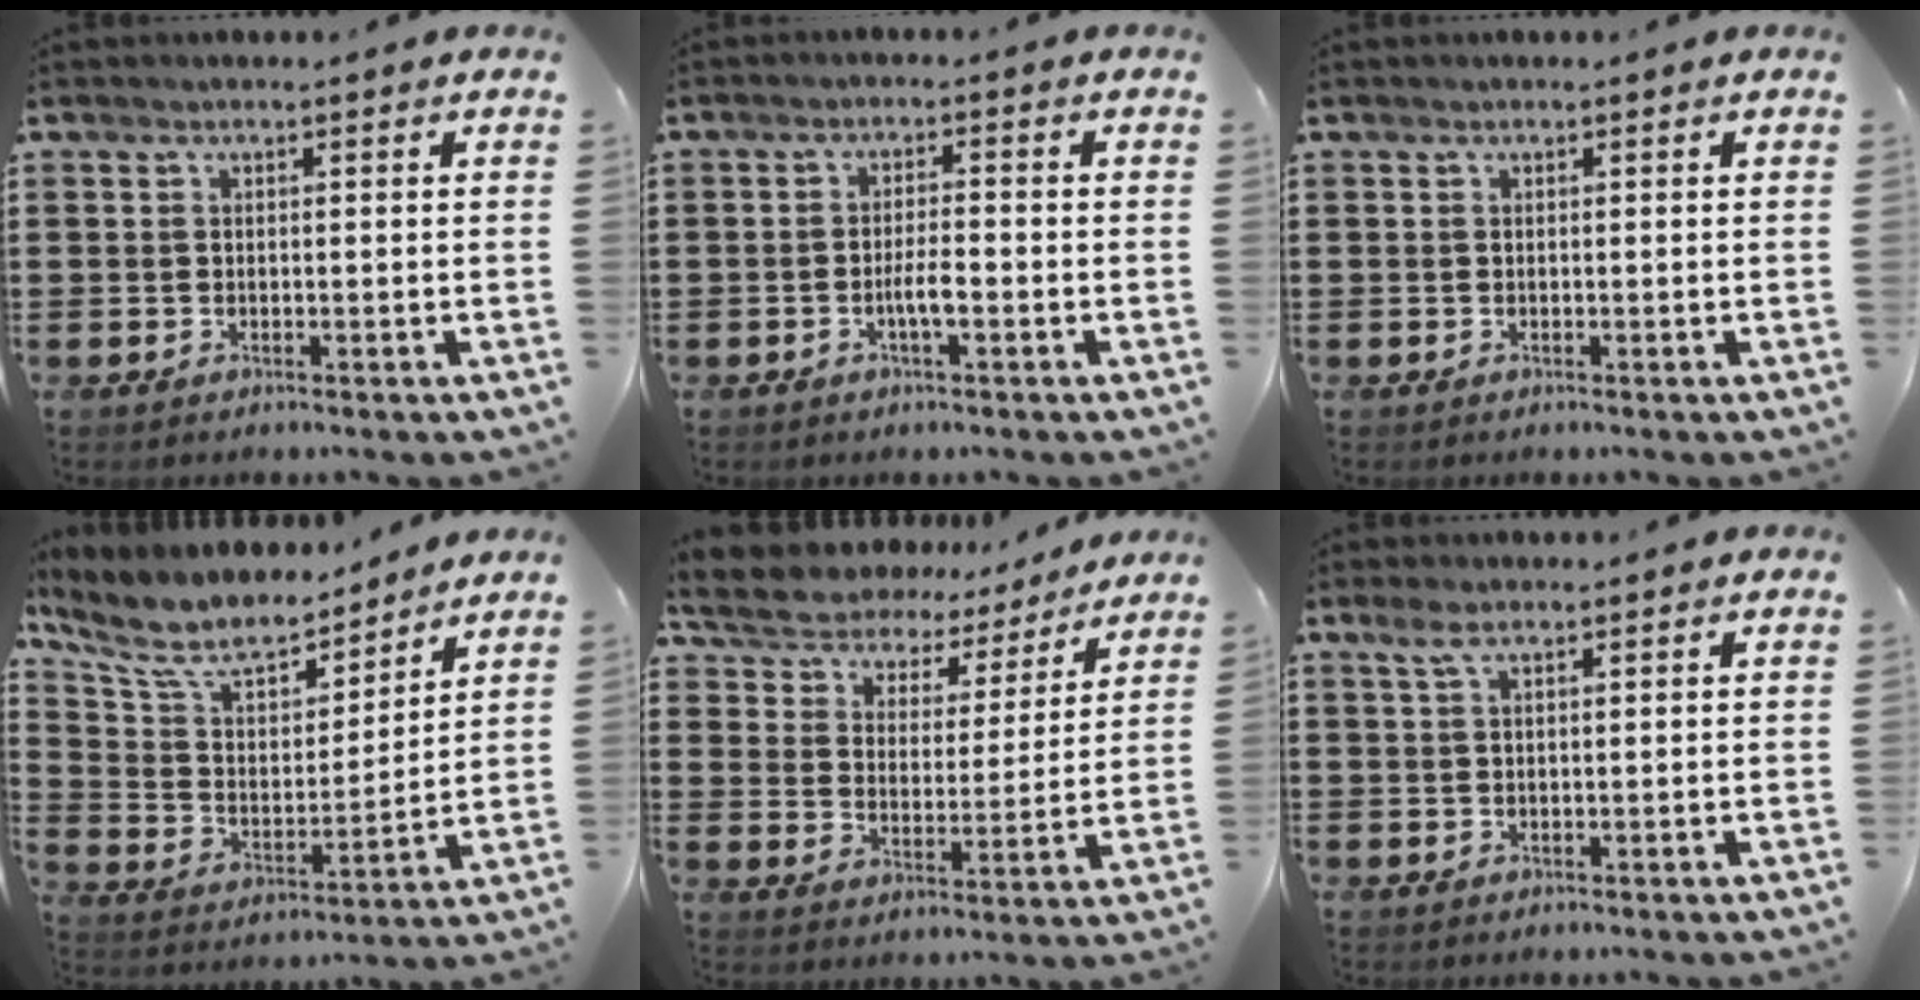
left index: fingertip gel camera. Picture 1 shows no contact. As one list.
[{"total": 3.3, "force": [-1.1, 0.7, 3.1], "torque": [-0.061, 0.001, -0.022]}, {"total": 0.0}, {"total": 9.3, "force": [8.0, 2.8, 3.9], "torque": [-0.116, -0.045, 0.139]}, {"total": 5.6, "force": [5.5, 1.2, -0.2], "torque": [-0.031, -0.042, 0.094]}, {"total": 2.2, "force": [1.3, 0.6, 1.6], "torque": [-0.035, 0.004, 0.024]}]